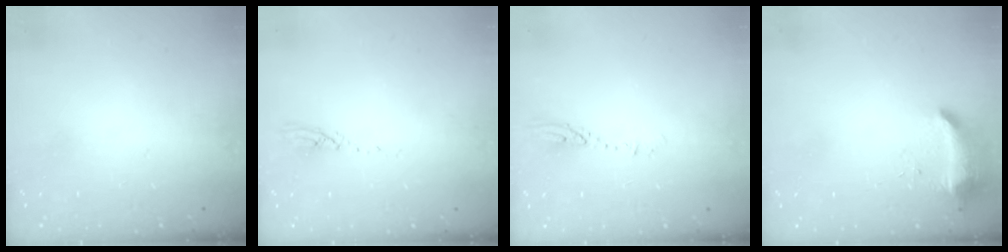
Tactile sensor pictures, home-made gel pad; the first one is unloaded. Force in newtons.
{"total": 3.1, "press": 3.1, "slide": 0.3}
{"total": 3.5, "press": 3.4, "slide": 0.3}
{"total": 8.4, "press": 8.4, "slide": 0.4}